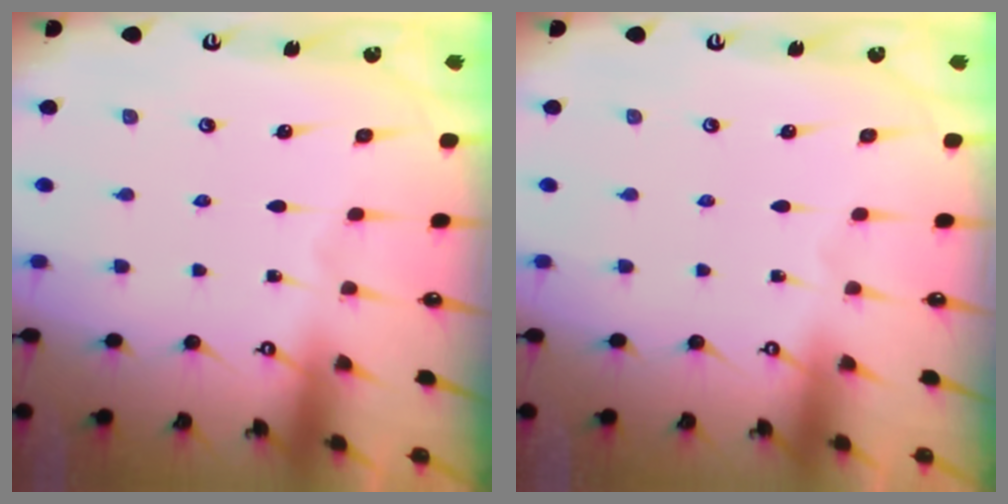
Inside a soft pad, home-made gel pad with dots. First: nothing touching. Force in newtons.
{"total": 0.0}